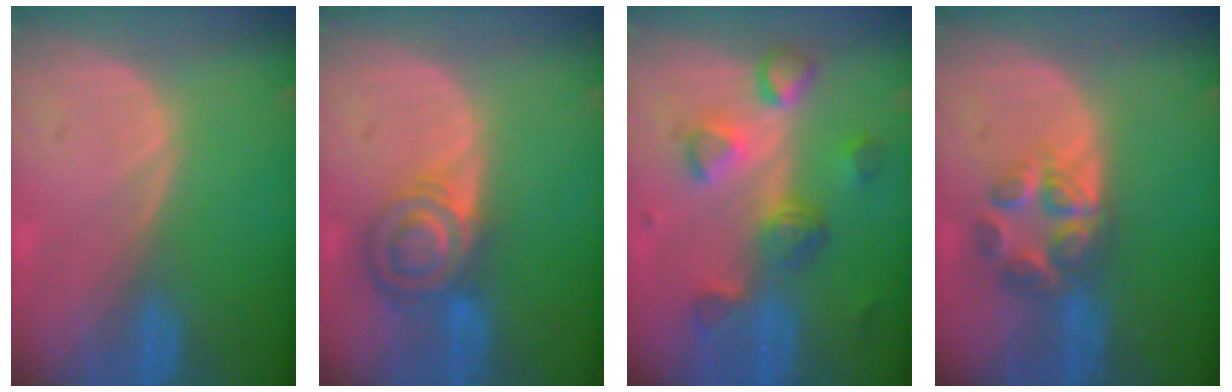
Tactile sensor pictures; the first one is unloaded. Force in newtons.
{"total": 7.0, "press": 6.3, "slide": 3.1}
{"total": 8.0, "press": 7.3, "slide": 3.1}
{"total": 6.7, "press": 5.7, "slide": 3.5}